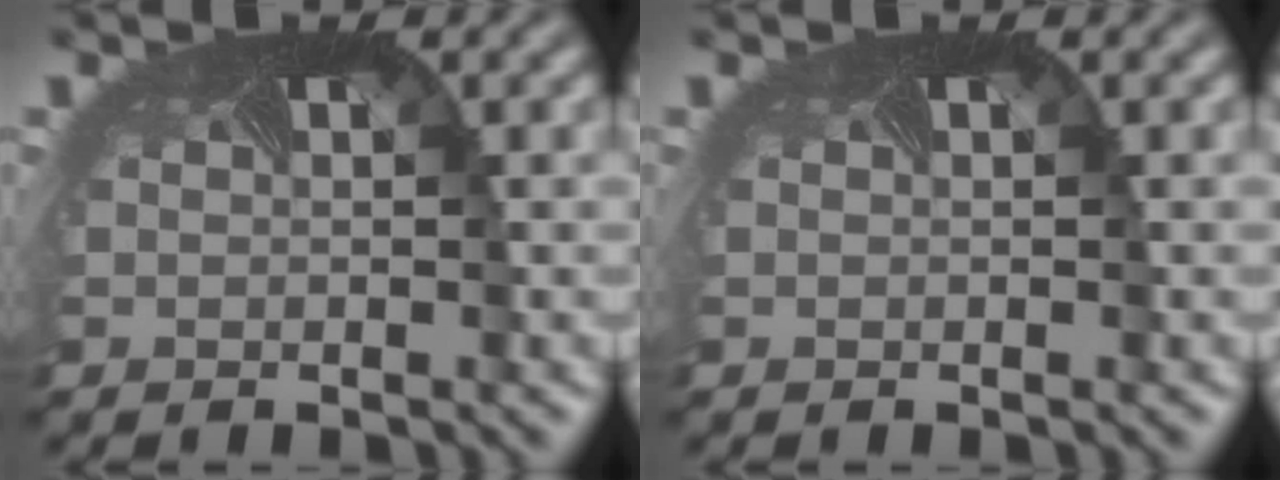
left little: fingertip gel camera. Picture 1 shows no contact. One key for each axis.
{"total": 0.0}